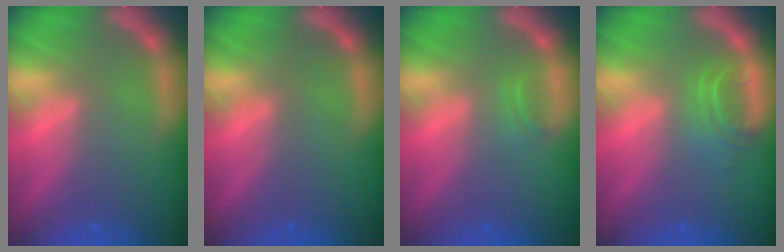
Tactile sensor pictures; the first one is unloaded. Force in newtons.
{"total": 0.0}
{"total": 0.9}
{"total": 2.9}